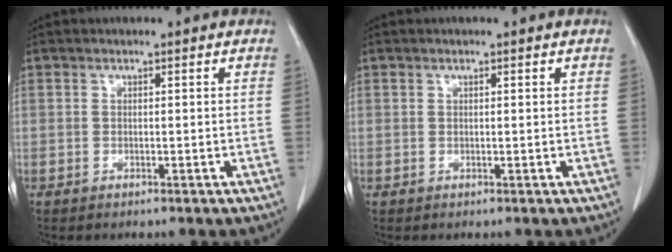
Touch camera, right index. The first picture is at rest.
{"total": 0.7, "force": [0.2, 0.3, 0.6], "torque": [-0.015, 0.002, 0.004]}